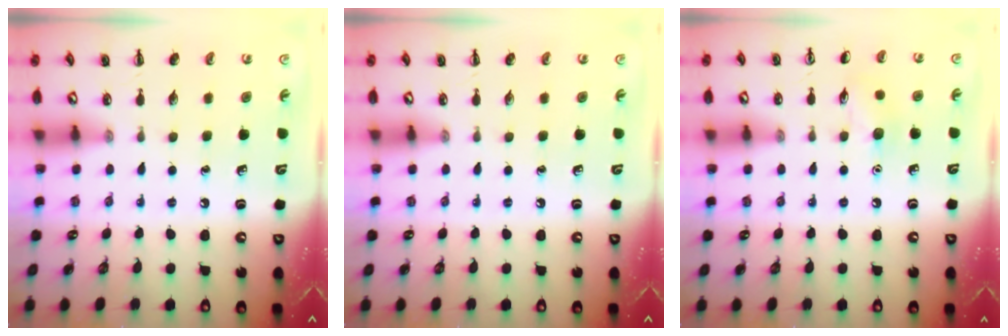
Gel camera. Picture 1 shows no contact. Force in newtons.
{"total": 0.0}
{"total": 6.7, "press": 6.5, "slide": 1.4}